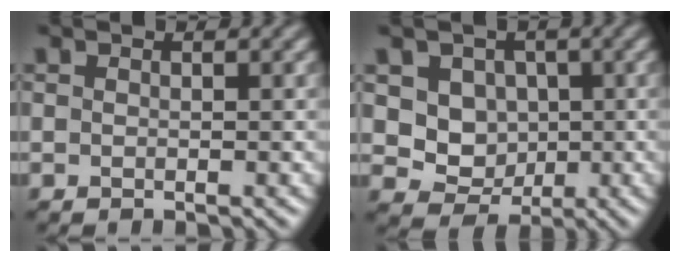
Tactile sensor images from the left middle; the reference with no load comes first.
{"total": 5.3, "force": [1.1, 4.6, 2.3], "torque": [-0.035, -0.003, 0.023]}